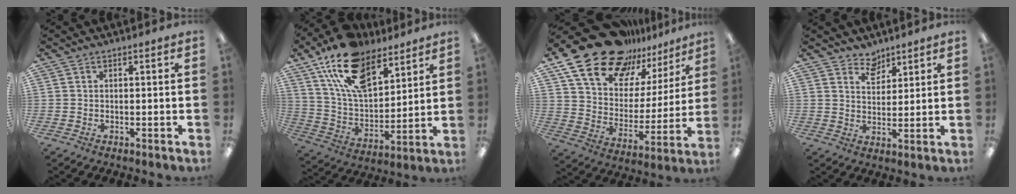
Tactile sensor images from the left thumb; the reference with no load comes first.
{"total": 18.8, "force": [12.2, 9.8, 10.5], "torque": [-0.201, -0.047, 0.225]}
{"total": 20.9, "force": [16.8, 10.1, 7.4], "torque": [-0.148, -0.114, 0.303]}
{"total": 5.4, "force": [4.6, 2.7, 0.8], "torque": [-0.008, -0.029, 0.083]}